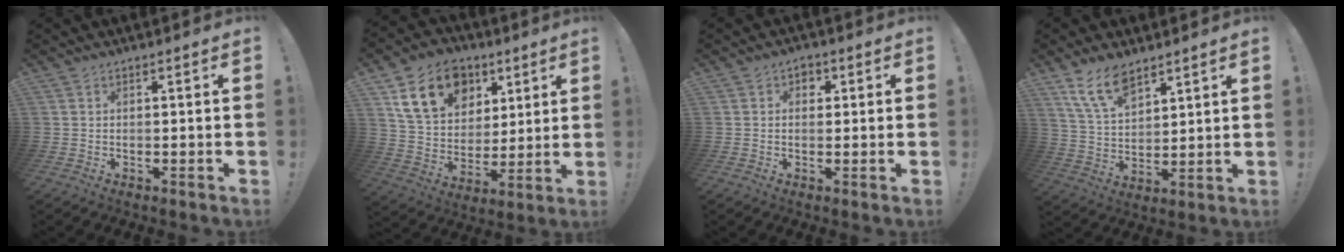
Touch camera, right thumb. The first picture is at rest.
{"total": 18.3, "force": [8.6, 13.5, 8.9], "torque": [-0.144, -0.027, 0.171]}
{"total": 2.4, "force": [0.6, 2.1, 1.1], "torque": [-0.002, -0.006, 0.007]}
{"total": 11.2, "force": [8.1, 5.1, 5.8], "torque": [-0.114, -0.040, 0.157]}